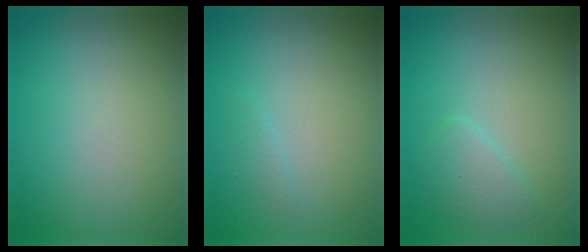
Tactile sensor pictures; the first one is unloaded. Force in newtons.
{"total": 0.6, "press": 0.6, "slide": 0.0}
{"total": 1.8, "press": 1.8, "slide": 0.1}